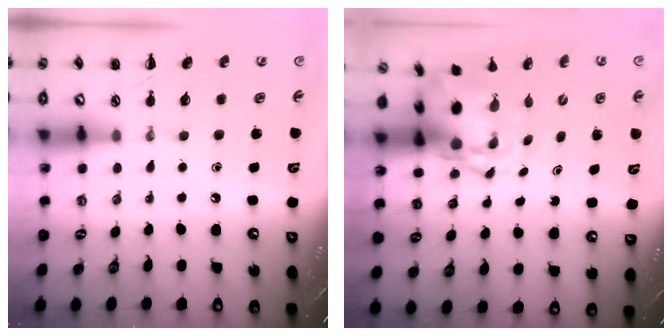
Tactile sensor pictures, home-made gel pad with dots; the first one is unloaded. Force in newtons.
{"total": 4.0, "press": 3.9, "slide": 1.0}